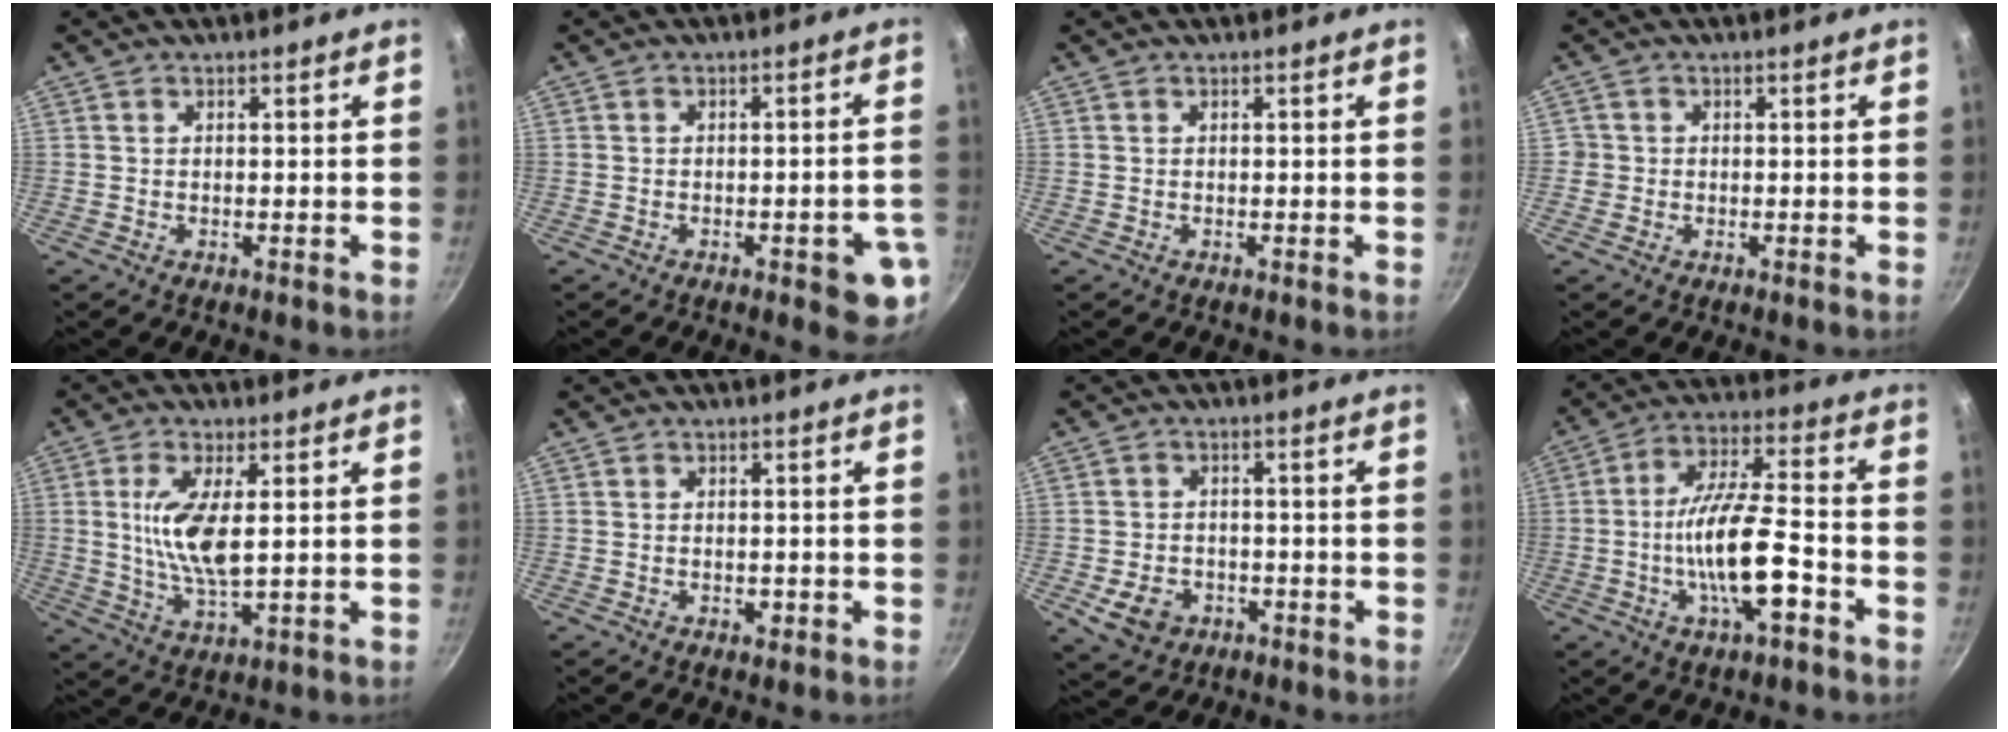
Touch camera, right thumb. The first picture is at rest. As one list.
[{"total": 7.7, "force": [-2.8, 2.5, 6.8], "torque": [-0.059, 0.016, -0.028]}, {"total": 0.0}, {"total": 1.6, "force": [-0.4, 1.5, 0.3], "torque": [0.001, 0.004, -0.008]}, {"total": 9.8, "force": [1.5, 3.4, 9.1], "torque": [-0.182, -0.010, 0.034]}, {"total": 1.4, "force": [-0.4, 0.9, 1.0], "torque": [-0.013, 0.001, -0.007]}, {"total": 6.6, "force": [-2.5, 5.1, 3.3], "torque": [-0.049, 0.018, -0.031]}, {"total": 14.3, "force": [-4.8, 4.2, 12.8], "torque": [-0.223, 0.030, -0.090]}]